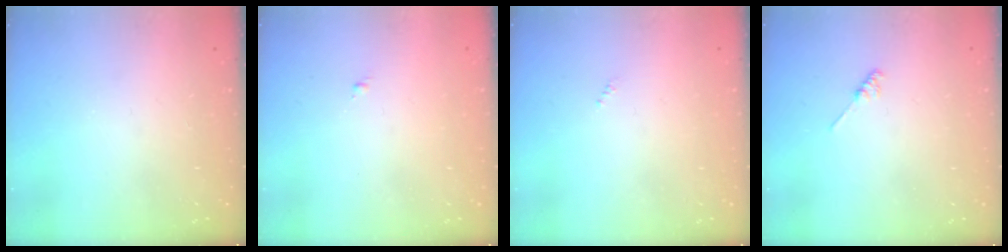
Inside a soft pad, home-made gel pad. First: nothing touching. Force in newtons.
{"total": 0.7, "press": 0.7, "slide": 0.2}
{"total": 0.0}
{"total": 1.8, "press": 1.7, "slide": 0.4}